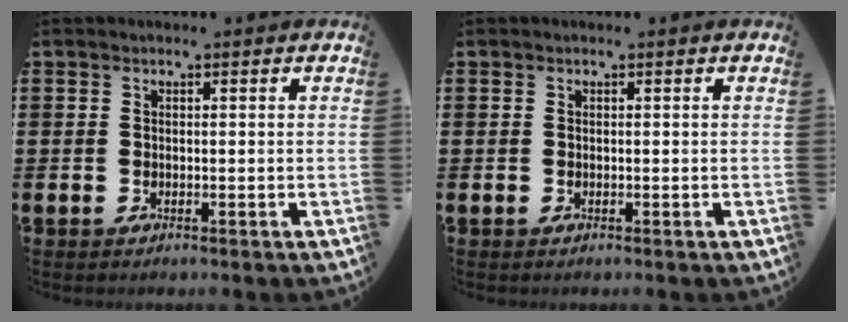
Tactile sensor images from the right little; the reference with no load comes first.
{"total": 0.0}